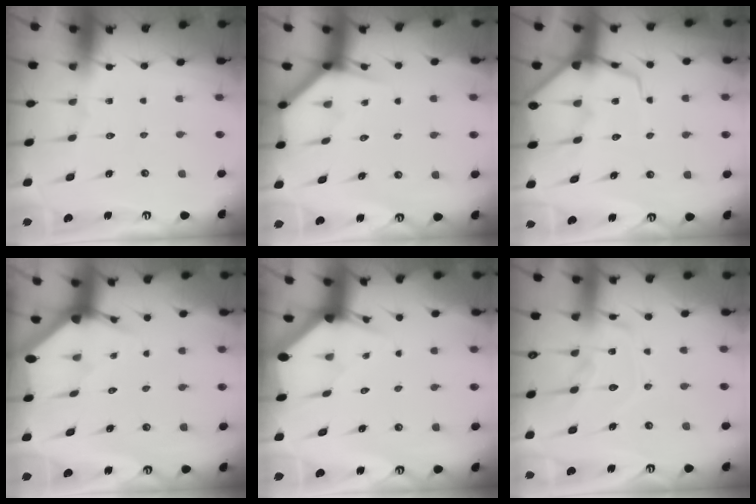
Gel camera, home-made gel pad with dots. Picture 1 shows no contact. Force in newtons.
{"total": 3.7, "press": 3.7, "slide": 0.2}
{"total": 9.5, "press": 9.5, "slide": 0.9}
{"total": 2.9, "press": 2.9, "slide": 0.1}
{"total": 2.9, "press": 2.9, "slide": 0.1}
{"total": 13.2, "press": 13.2, "slide": 1.2}